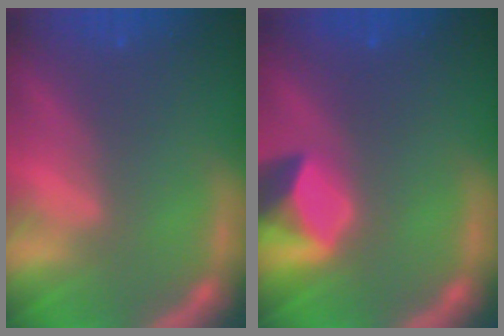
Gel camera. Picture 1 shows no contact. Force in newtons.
{"total": 4.0}